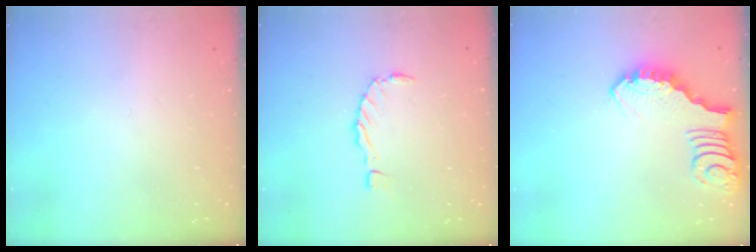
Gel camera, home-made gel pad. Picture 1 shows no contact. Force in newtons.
{"total": 0.0}
{"total": 2.4, "press": 2.4, "slide": 0.3}